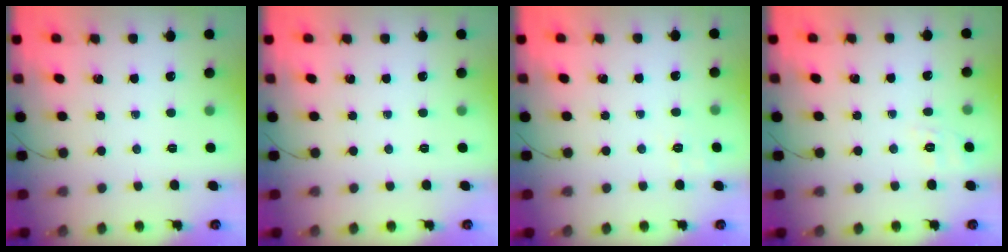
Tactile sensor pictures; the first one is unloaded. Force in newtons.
{"total": 0.0}
{"total": 2.0, "press": 1.1, "slide": 1.7}
{"total": 1.9, "press": 0.6, "slide": 1.8}